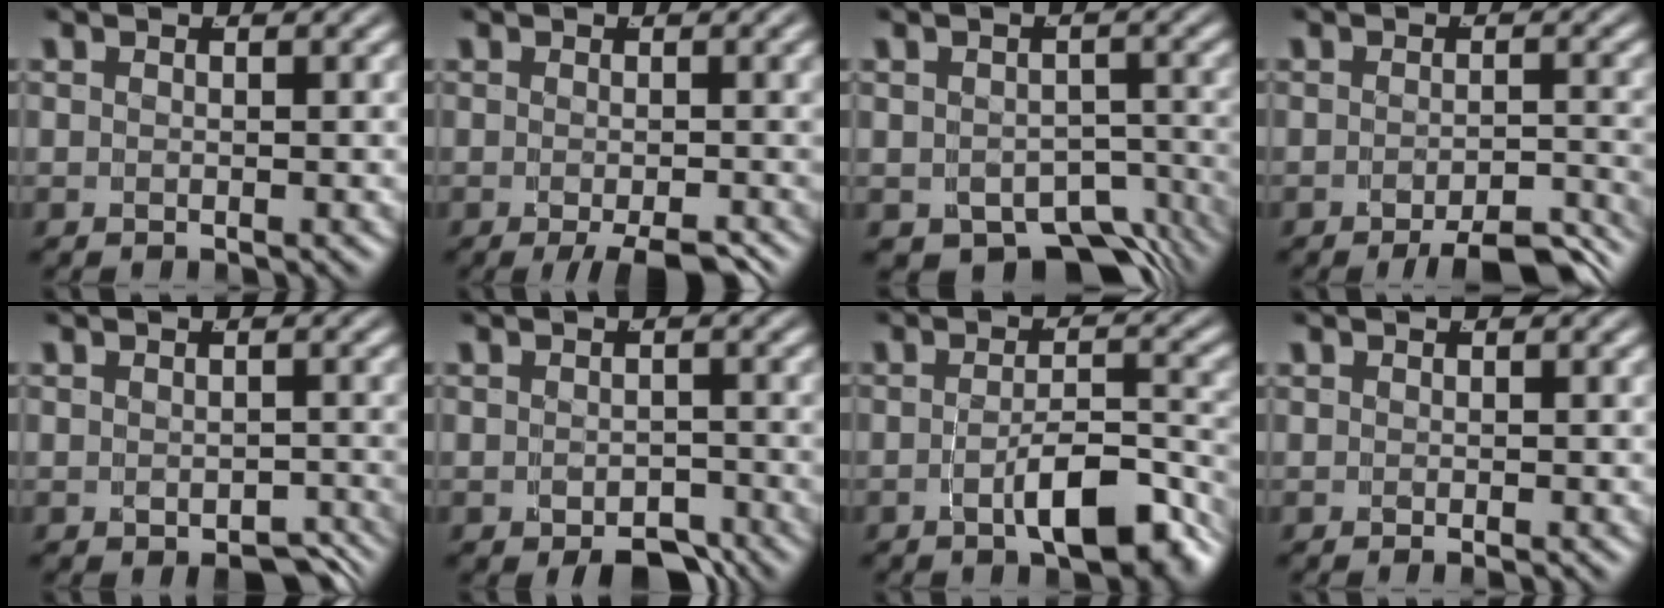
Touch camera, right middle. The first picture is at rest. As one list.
[{"total": 4.6, "force": [-3.1, 0.9, 3.3], "torque": [-0.039, -0.016, -0.037]}, {"total": 10.8, "force": [-8.2, 5.7, 4.2], "torque": [-0.048, -0.034, -0.113]}, {"total": 5.5, "force": [-4.8, 0.9, 2.6], "torque": [-0.021, -0.007, -0.074]}, {"total": 3.3, "force": [-2.5, 1.2, 1.9], "torque": [-0.021, -0.019, -0.028]}, {"total": 3.4, "force": [-2.5, 1.4, 1.7], "torque": [-0.019, -0.016, -0.034]}, {"total": 6.3, "force": [-3.7, 2.1, 4.6], "torque": [-0.055, -0.014, -0.054]}, {"total": 0.5, "force": [-0.4, -0.3, 0.2], "torque": [-0.002, 0.000, -0.006]}]